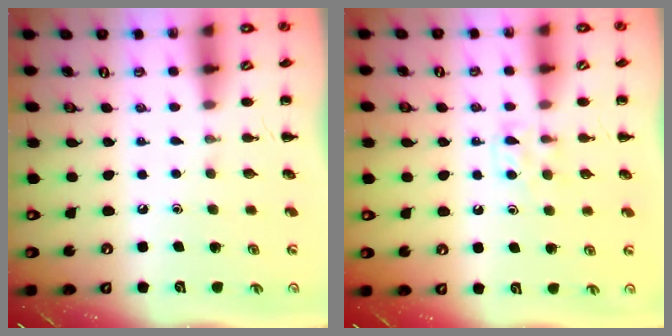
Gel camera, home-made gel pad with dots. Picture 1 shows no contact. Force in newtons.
{"total": 3.9, "press": 3.8, "slide": 1.1}